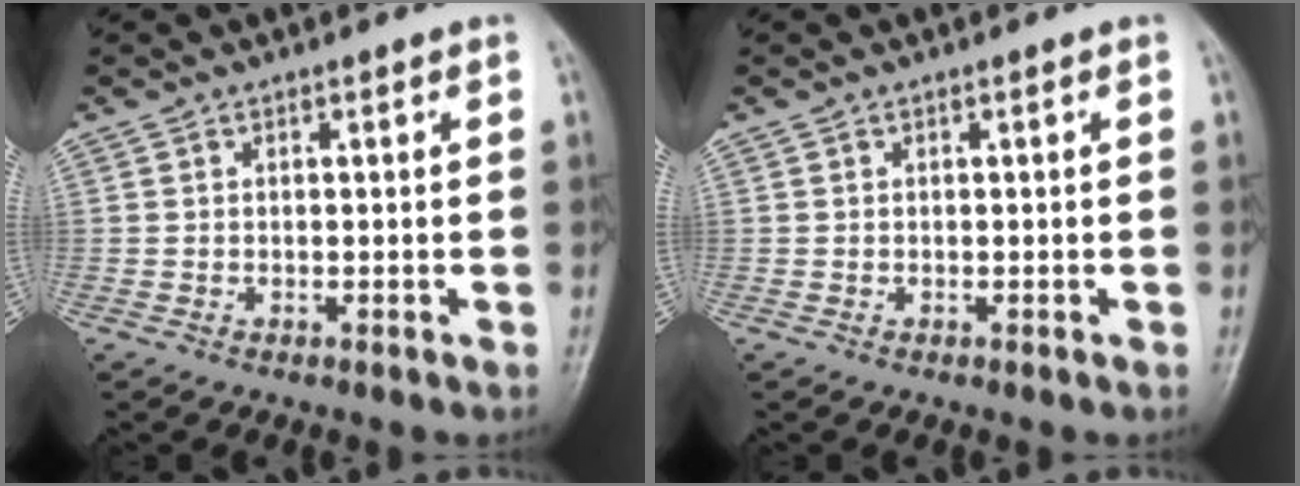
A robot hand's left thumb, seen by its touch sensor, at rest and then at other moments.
{"total": 0.0}